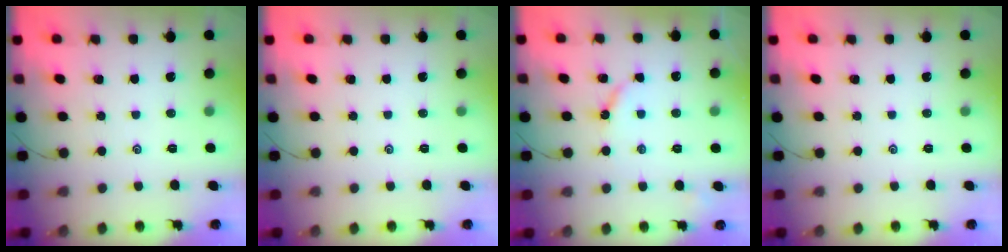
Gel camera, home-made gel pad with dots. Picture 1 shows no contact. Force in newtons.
{"total": 0.0}
{"total": 4.8, "press": 4.8, "slide": 0.4}
{"total": 0.0}